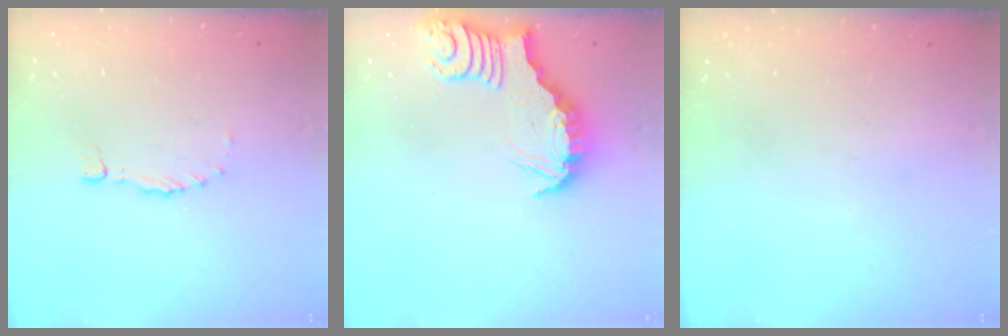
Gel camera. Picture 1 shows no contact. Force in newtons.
{"total": 3.6, "press": 3.6, "slide": 0.2}
{"total": 0.0}